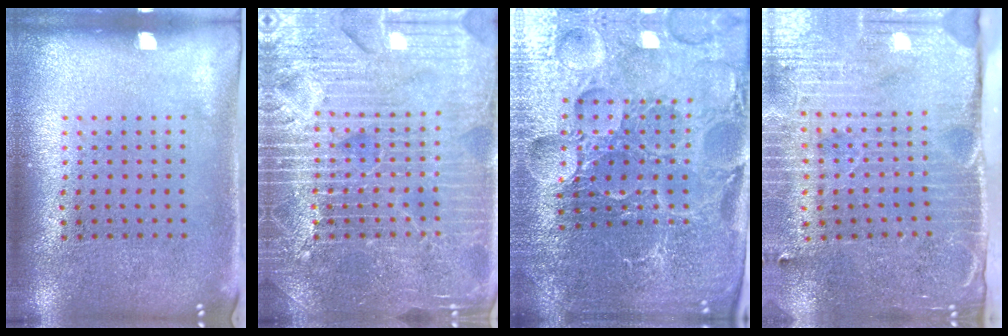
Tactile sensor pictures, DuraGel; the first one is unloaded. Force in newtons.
{"total": 7.2, "press": 7.1, "slide": 1.0}
{"total": 5.5, "press": 5.2, "slide": 1.8}
{"total": 4.5, "press": 3.7, "slide": 2.6}